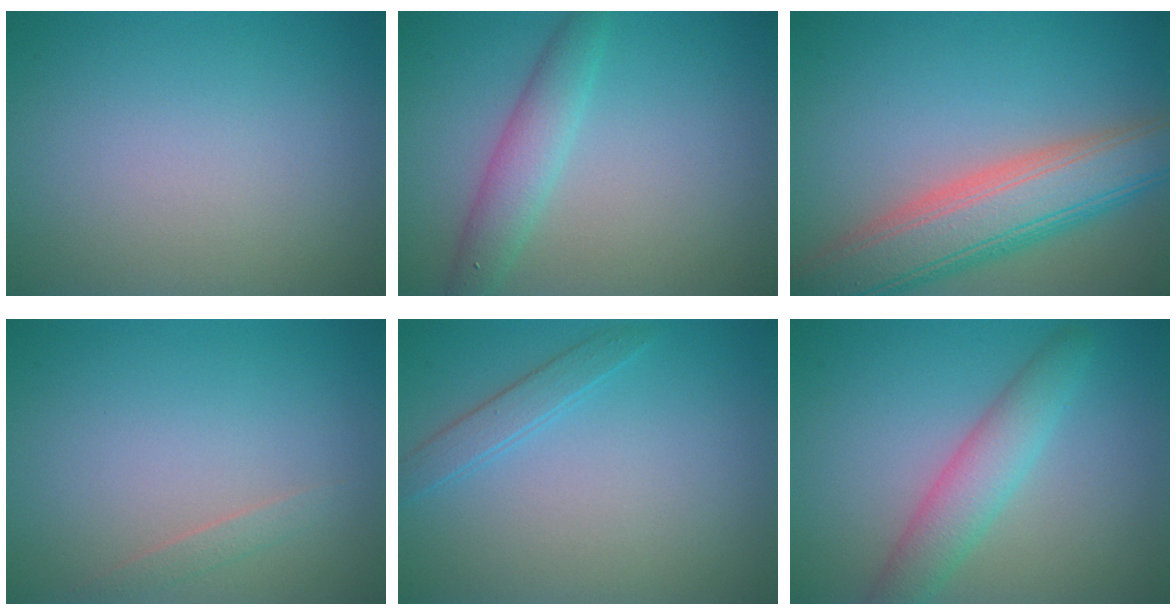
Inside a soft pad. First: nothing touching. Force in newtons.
{"total": 3.2, "press": 3.2, "slide": 0.1}
{"total": 8.5, "press": 8.5, "slide": 0.5}
{"total": 0.8, "press": 0.8, "slide": 0.0}
{"total": 1.6, "press": 1.6, "slide": 0.1}
{"total": 4.0, "press": 3.9, "slide": 0.2}